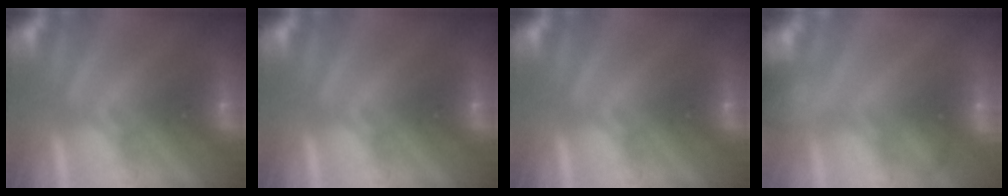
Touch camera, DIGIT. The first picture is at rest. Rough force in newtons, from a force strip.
{"total": 0.0}
{"total": 0.0}
{"total": 2.5}